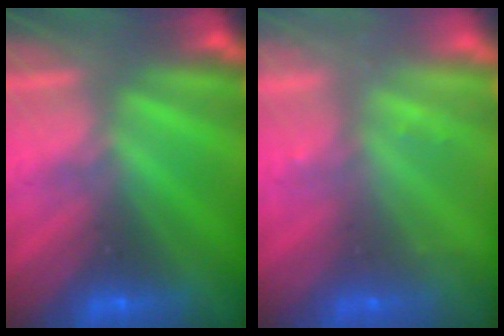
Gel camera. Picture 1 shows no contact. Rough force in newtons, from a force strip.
{"total": 2.3}